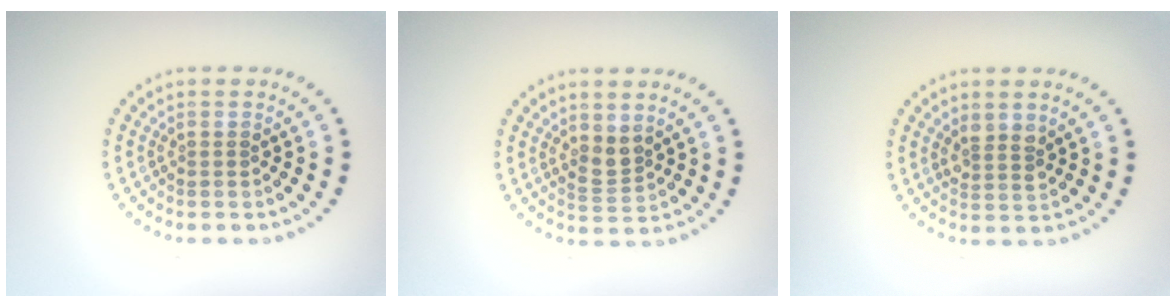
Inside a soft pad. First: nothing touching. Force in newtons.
{"total": 1.8, "press": 1.4, "slide": 1.1}
{"total": 1.8, "press": 1.5, "slide": 1.0}